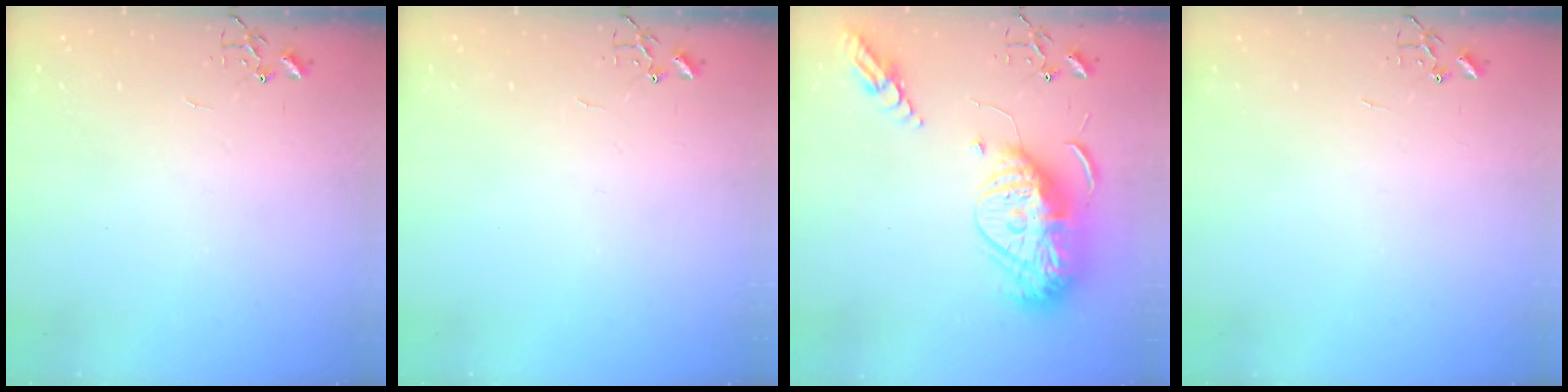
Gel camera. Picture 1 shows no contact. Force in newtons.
{"total": 0.0}
{"total": 19.6, "press": 19.5, "slide": 1.9}
{"total": 0.0}